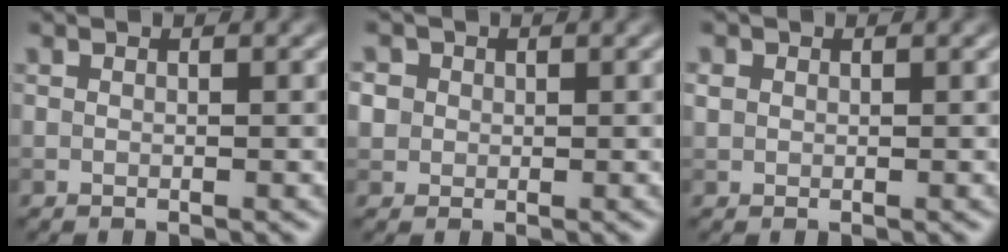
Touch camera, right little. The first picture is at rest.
{"total": 3.2, "force": [0.9, 2.8, 1.1], "torque": [-0.018, 0.017, 0.008]}
{"total": 0.9, "force": [0.3, 0.8, 0.2], "torque": [-0.002, 0.001, 0.004]}